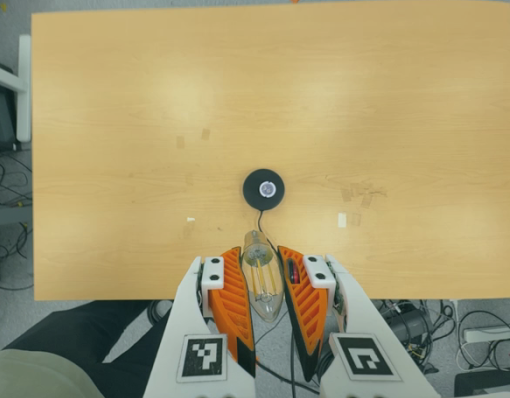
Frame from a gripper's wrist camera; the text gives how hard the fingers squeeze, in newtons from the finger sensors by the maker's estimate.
{"total": 22.0, "left": 24.4, "right": 19.5}